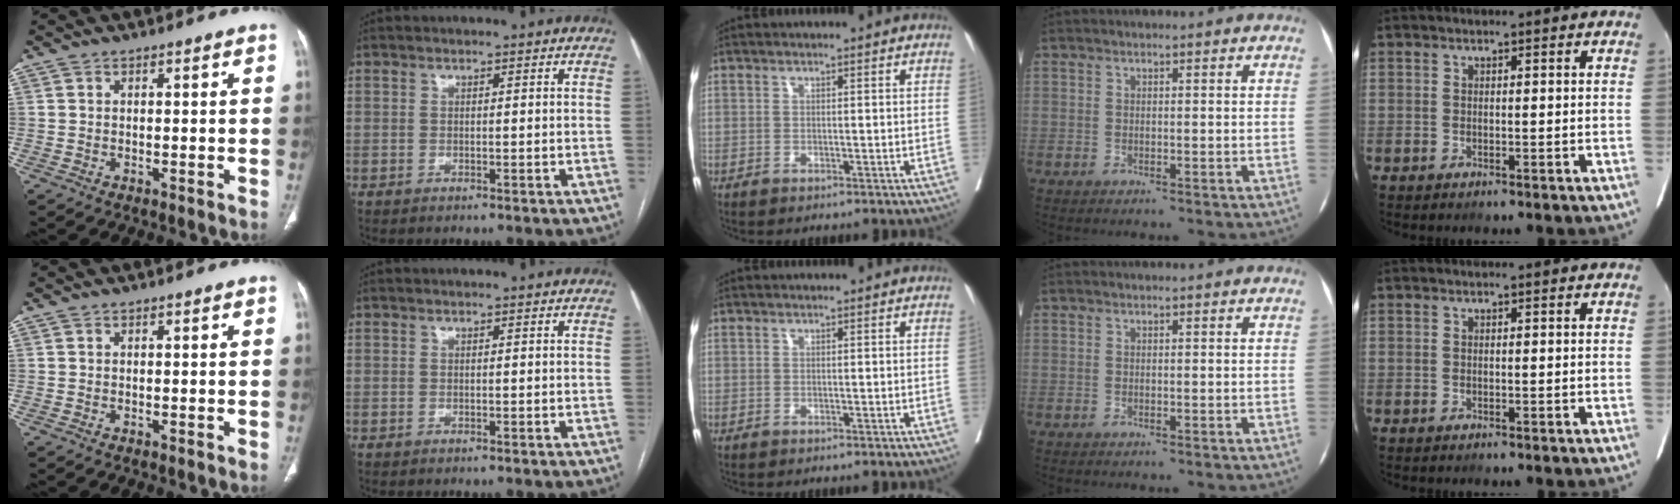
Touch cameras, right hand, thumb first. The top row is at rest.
{}